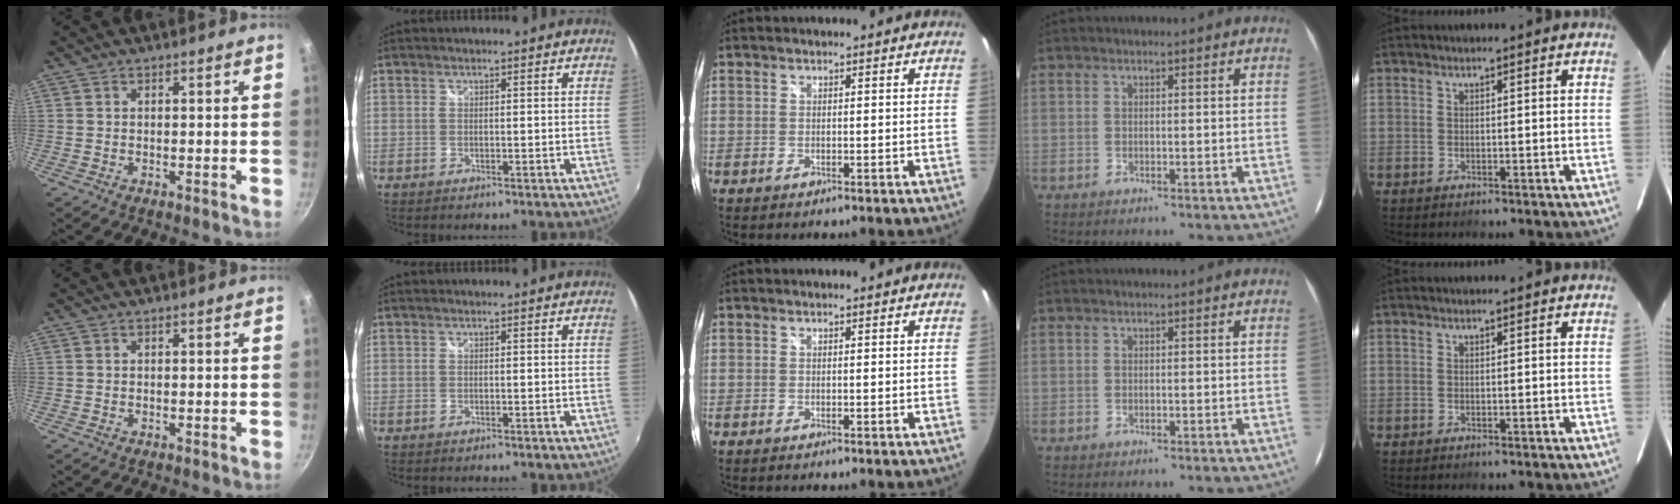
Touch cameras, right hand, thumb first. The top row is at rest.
{}